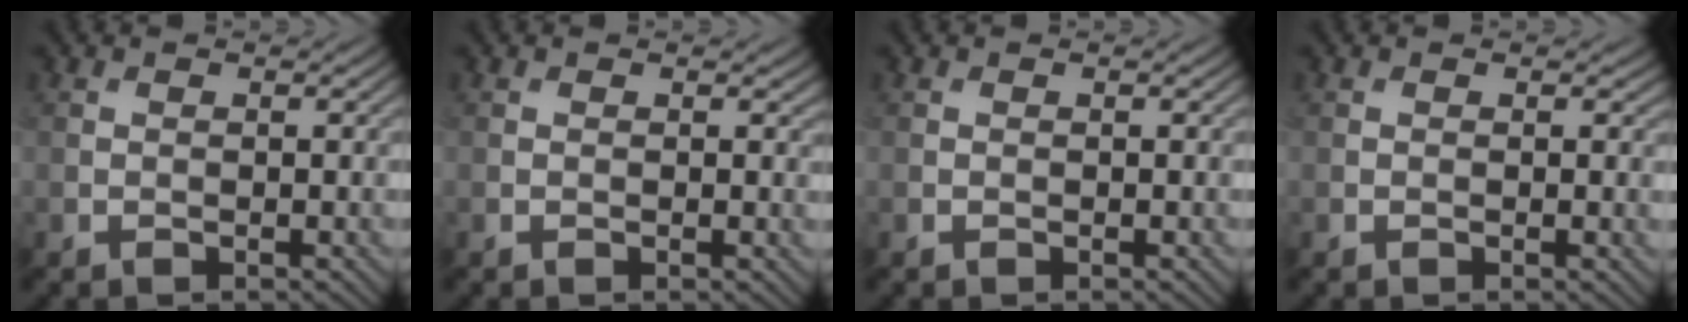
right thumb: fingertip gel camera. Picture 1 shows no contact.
{"total": 0.9, "force": [0.2, 0.4, 0.8], "torque": [-0.011, -0.002, 0.002]}
{"total": 0.0}
{"total": 1.0, "force": [0.2, 0.5, 0.8], "torque": [-0.012, -0.003, 0.002]}